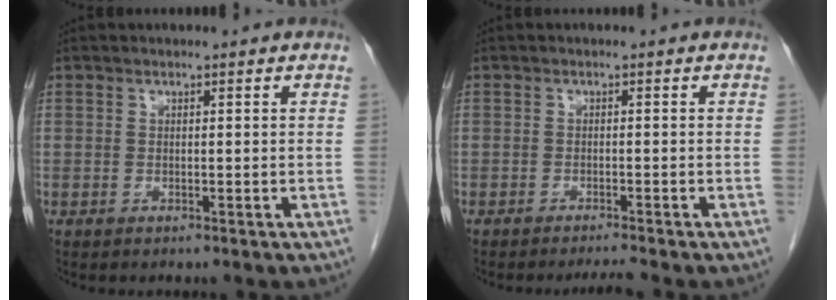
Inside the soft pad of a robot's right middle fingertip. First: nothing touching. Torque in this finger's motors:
{"motor_torque": [-0.13, 0.14, 0.00, -0.01]}